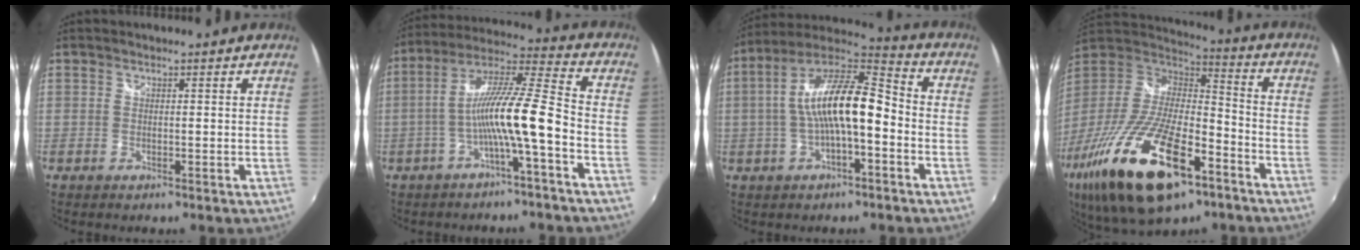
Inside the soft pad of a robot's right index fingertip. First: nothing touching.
{"total": 12.1, "force": [-4.3, 0.3, 11.3], "torque": [-0.220, 0.015, -0.076]}
{"total": 14.2, "force": [-1.7, 4.2, 13.5], "torque": [-0.252, 0.023, -0.032]}
{"total": 30.7, "force": [-16.2, 12.1, 23.0], "torque": [-0.464, -0.049, -0.274]}